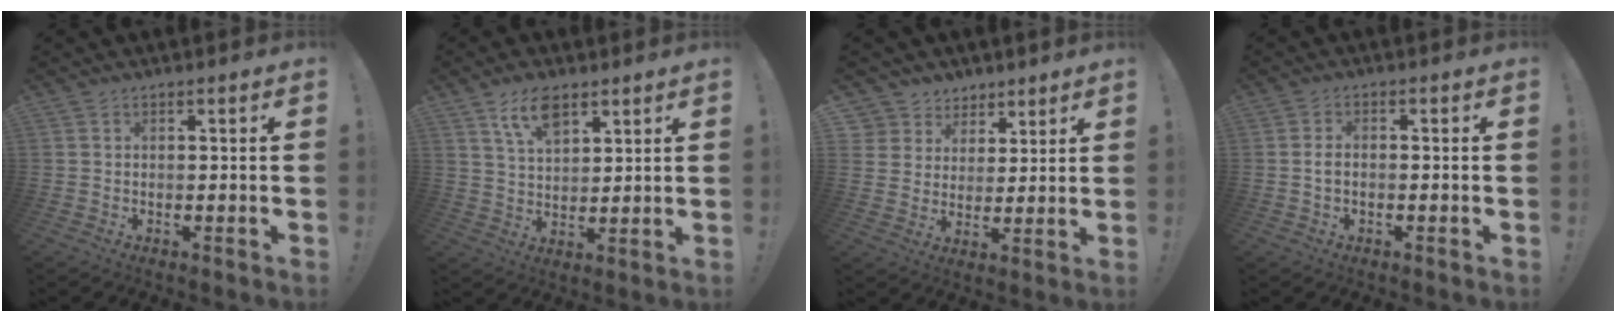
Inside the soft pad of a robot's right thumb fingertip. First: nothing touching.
{"total": 9.2, "force": [5.8, 4.3, 5.6], "torque": [-0.100, -0.017, 0.107]}
{"total": 7.2, "force": [4.0, 6.0, 0.3], "torque": [-0.012, -0.034, 0.084]}
{"total": 2.3, "force": [-0.6, 1.3, 1.8], "torque": [-0.036, 0.009, -0.009]}